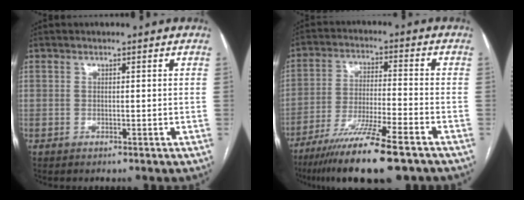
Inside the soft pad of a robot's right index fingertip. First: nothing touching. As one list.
[{"total": 14.8, "force": [-10.5, 0.9, 10.4], "torque": [-0.190, -0.041, -0.178]}]